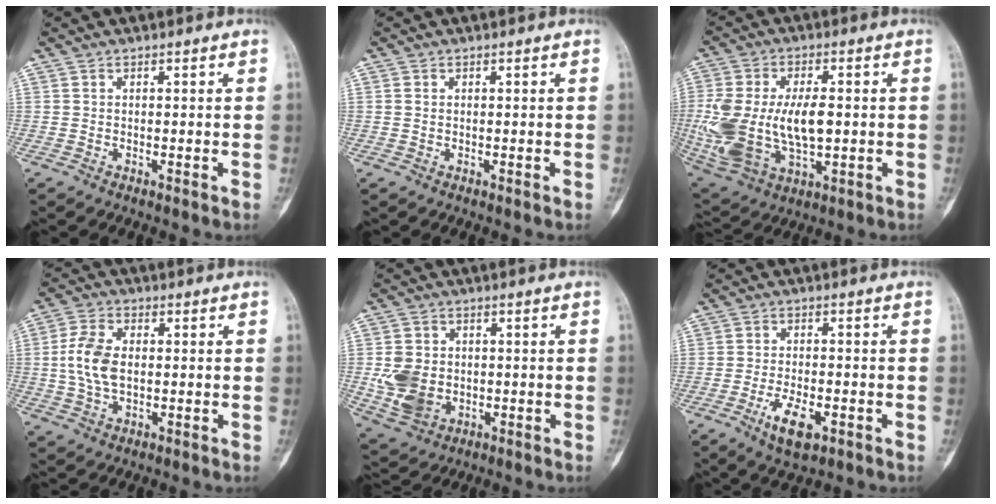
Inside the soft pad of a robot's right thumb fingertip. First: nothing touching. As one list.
[{"total": 0.8, "force": [0.1, 0.6, 0.6], "torque": [-0.013, 0.000, 0.003]}, {"total": 20.1, "force": [-0.5, 11.1, 16.7], "torque": [-0.360, -0.010, 0.007]}, {"total": 8.7, "force": [0.1, 5.3, 6.9], "torque": [-0.143, 0.009, 0.000]}, {"total": 9.2, "force": [-0.7, 7.3, 5.5], "torque": [-0.093, -0.002, 0.000]}, {"total": 6.5, "force": [-3.0, 2.8, 5.1], "torque": [-0.089, 0.006, -0.047]}]